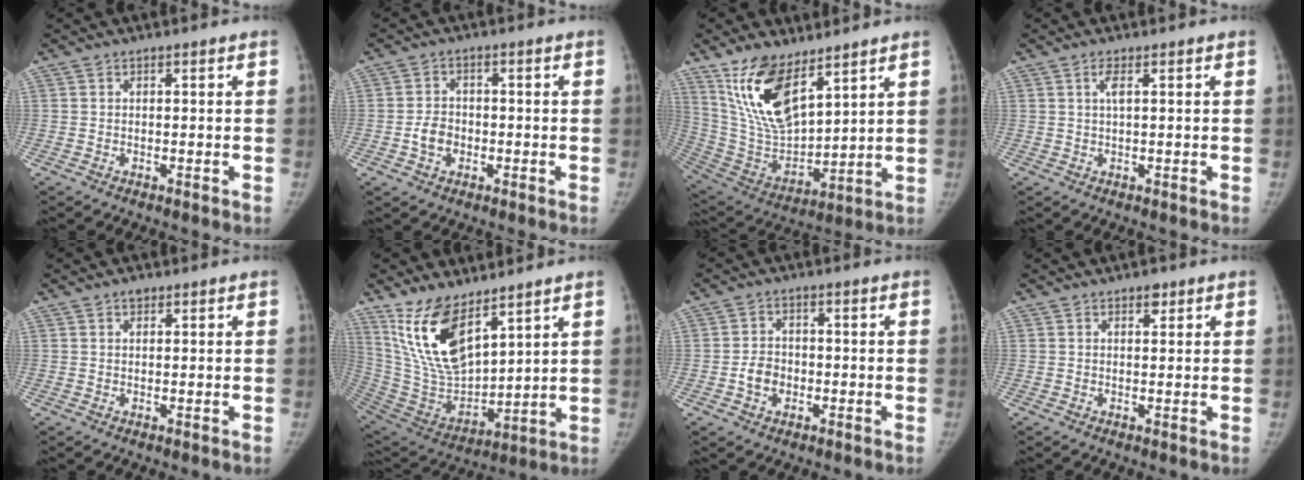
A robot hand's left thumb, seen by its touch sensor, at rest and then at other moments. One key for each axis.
{"total": 4.4, "fx": -1.2, "fy": 3.4, "fz": 2.5, "tx": -0.034, "ty": 0.013, "tz": -0.023}
{"total": 16.6, "fx": 10.3, "fy": 6.9, "fz": 11.1, "tx": -0.185, "ty": -0.055, "tz": 0.218}
{"total": 1.8, "fx": 0.7, "fy": 0.3, "fz": 1.7, "tx": -0.040, "ty": 0.003, "tz": 0.015}
{"total": 1.5, "fx": 0.9, "fy": 0.9, "fz": 0.8, "tx": -0.007, "ty": -0.003, "tz": 0.013}
{"total": 16.8, "fx": 10.6, "fy": 7.0, "fz": 11.1, "tx": -0.185, "ty": -0.059, "tz": 0.226}
{"total": 4.5, "fx": -1.2, "fy": 3.6, "fz": 2.5, "tx": -0.032, "ty": 0.013, "tz": -0.024}
{"total": 1.9, "fx": 1.2, "fy": 1.0, "fz": 1.1, "tx": -0.007, "ty": -0.005, "tz": 0.016}